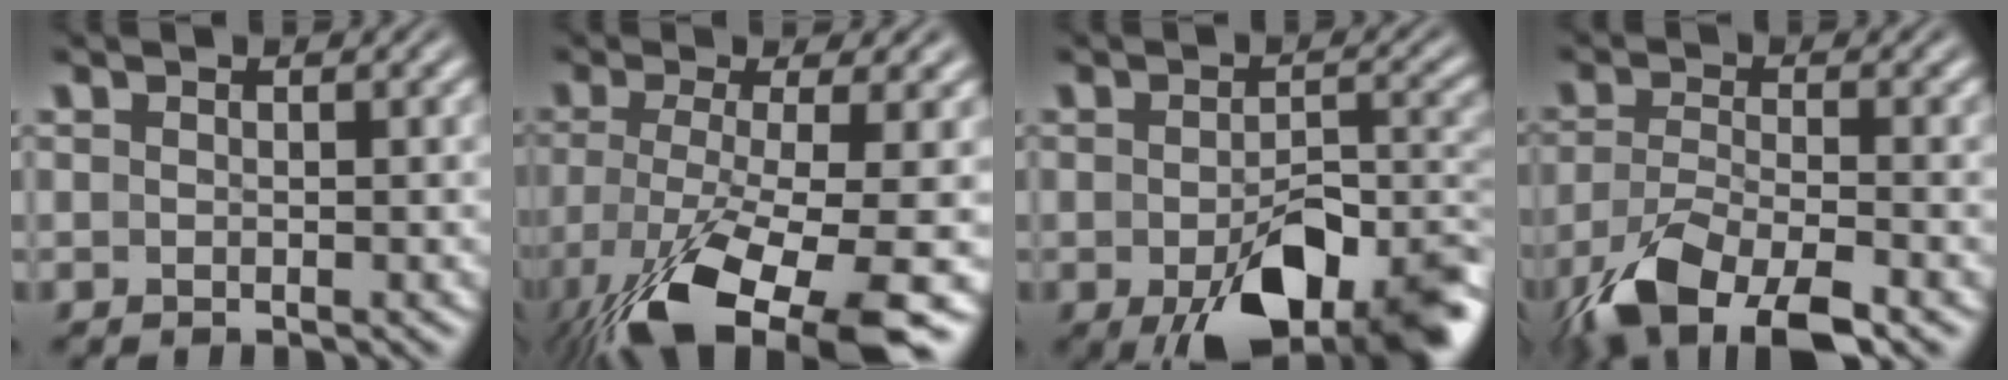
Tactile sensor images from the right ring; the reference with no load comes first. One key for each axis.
{"total": 9.9, "fx": -4.1, "fy": 3.7, "fz": 8.3, "tx": -0.163, "ty": -0.050, "tz": -0.034}
{"total": 9.7, "fx": -4.4, "fy": 4.3, "fz": 7.4, "tx": -0.113, "ty": -0.029, "tz": -0.056}
{"total": 7.0, "fx": -4.1, "fy": 3.0, "fz": 4.8, "tx": -0.100, "ty": -0.030, "tz": -0.052}